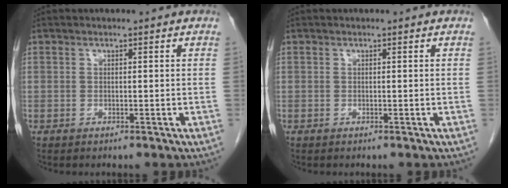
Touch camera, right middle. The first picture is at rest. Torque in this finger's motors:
{"motor_torque": [-0.13, -0.17, 0.01, 0.00]}